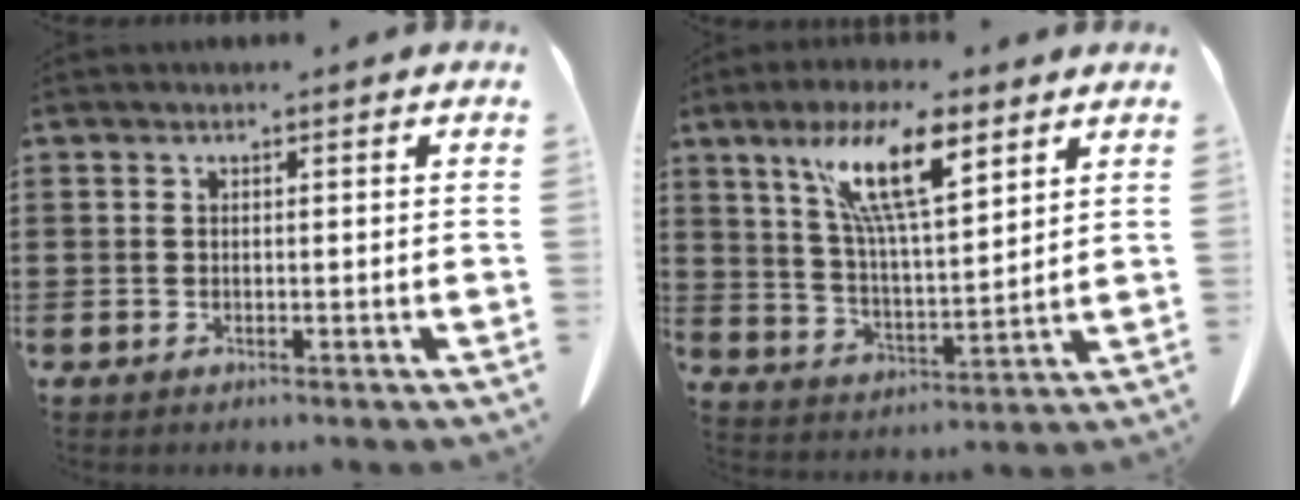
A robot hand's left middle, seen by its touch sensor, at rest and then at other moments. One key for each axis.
{"total": 12.4, "fx": 7.7, "fy": 3.0, "fz": 9.3, "tx": -0.189, "ty": -0.017, "tz": 0.134}